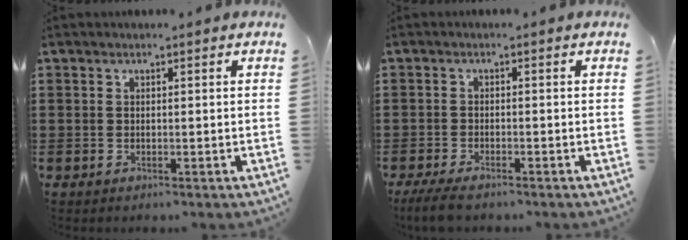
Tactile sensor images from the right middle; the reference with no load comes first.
{"total": 2.8, "force": [-2.3, 0.4, 1.5], "torque": [-0.046, -0.007, -0.051]}